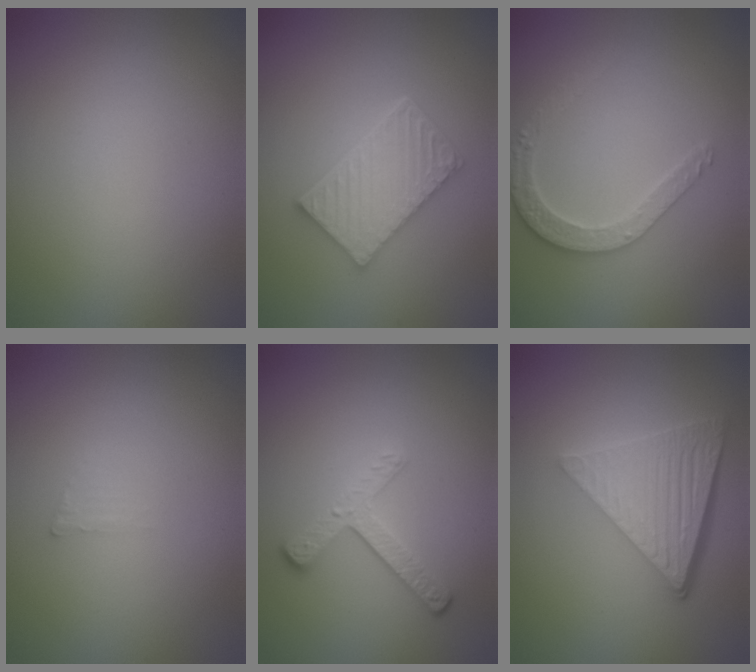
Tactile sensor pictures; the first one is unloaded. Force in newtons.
{"total": 5.1, "press": 4.2, "slide": 2.8}
{"total": 2.8, "press": 2.7, "slide": 0.5}
{"total": 0.6, "press": 0.6, "slide": 0.1}
{"total": 3.4, "press": 2.6, "slide": 2.3}
{"total": 6.5, "press": 4.3, "slide": 4.9}